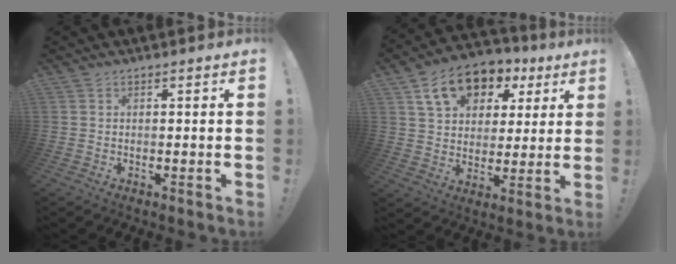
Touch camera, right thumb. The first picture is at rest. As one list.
[{"total": 15.0, "force": [7.6, 10.4, 7.6], "torque": [-0.115, -0.029, 0.142]}]